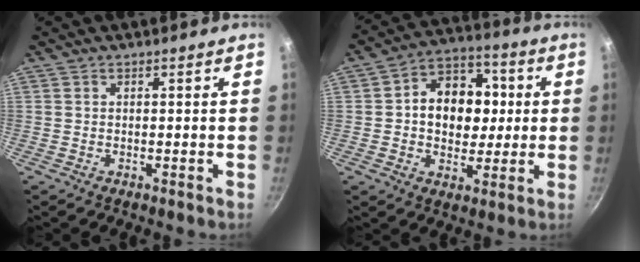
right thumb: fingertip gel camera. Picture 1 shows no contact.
{"total": 14.7, "force": [1.3, 11.2, 9.4], "torque": [-0.101, 0.019, 0.009]}